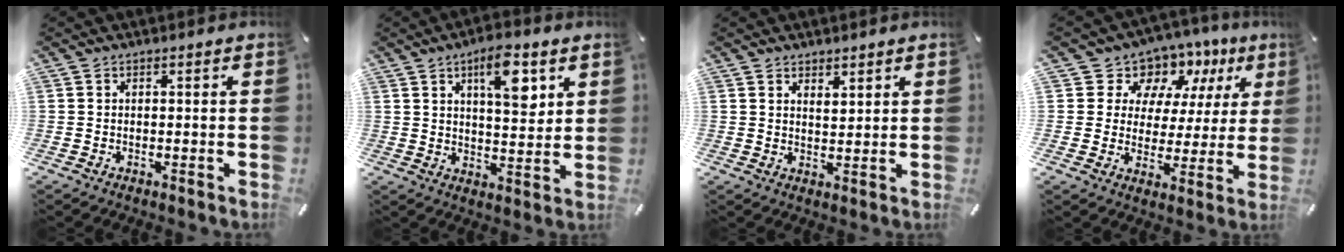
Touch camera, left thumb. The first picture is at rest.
{"total": 10.5, "force": [5.5, 4.3, 7.8], "torque": [-0.099, -0.030, 0.085]}
{"total": 2.6, "force": [2.3, 1.2, 0.1], "torque": [0.004, -0.011, 0.042]}
{"total": 9.4, "force": [5.9, 7.2, 1.3], "torque": [-0.036, -0.054, 0.111]}